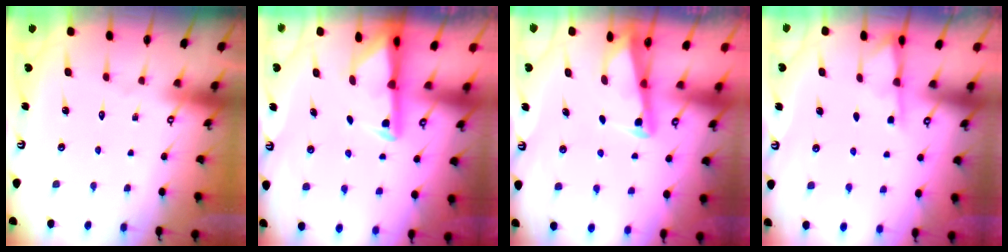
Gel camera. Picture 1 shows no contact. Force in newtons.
{"total": 2.8, "press": 2.7, "slide": 0.7}
{"total": 2.8, "press": 2.8, "slide": 0.3}
{"total": 2.5, "press": 2.5, "slide": 0.4}